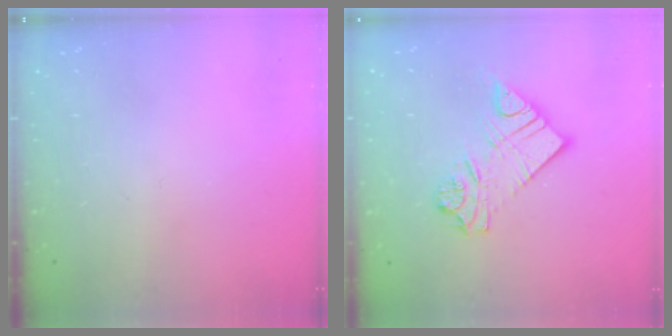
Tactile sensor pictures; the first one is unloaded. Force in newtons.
{"total": 13.3, "press": 13.3, "slide": 1.4}